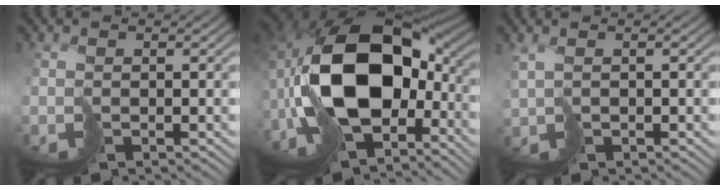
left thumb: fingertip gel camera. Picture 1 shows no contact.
{"total": 19.1, "force": [-3.0, 11.6, 14.8], "torque": [-0.319, -0.002, -0.045]}
{"total": 1.8, "force": [0.2, 0.3, 1.7], "torque": [-0.043, 0.003, 0.007]}